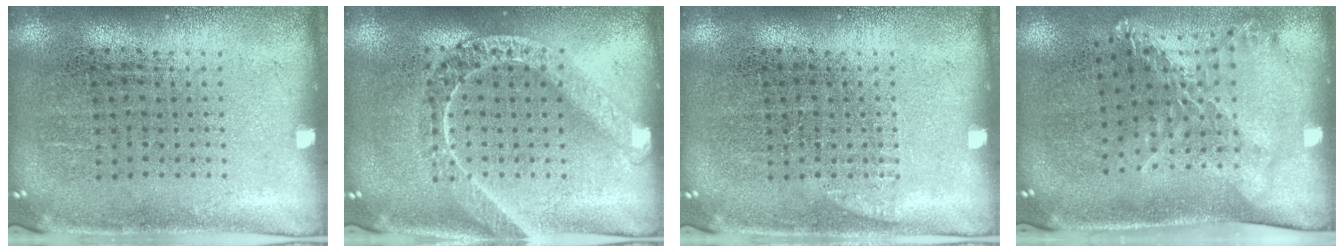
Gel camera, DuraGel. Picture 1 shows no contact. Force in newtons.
{"total": 1.4, "press": 1.4, "slide": 0.2}
{"total": 0.7, "press": 0.7, "slide": 0.2}
{"total": 1.7, "press": 1.3, "slide": 1.1}